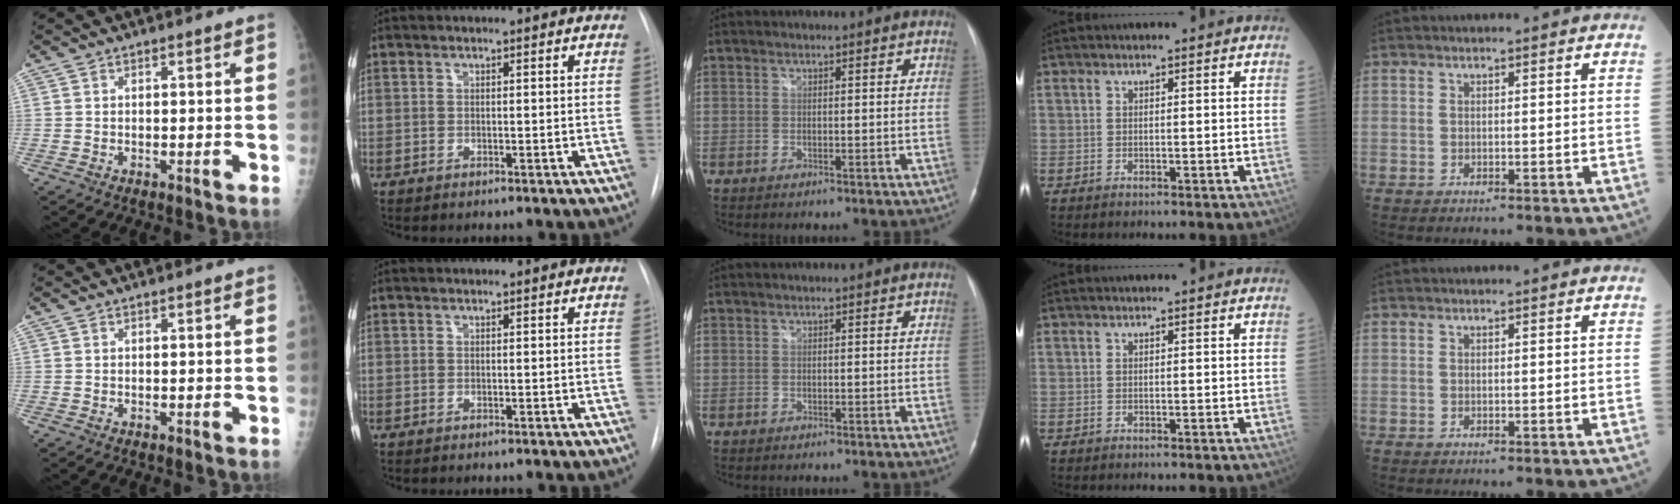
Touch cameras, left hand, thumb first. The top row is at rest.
{}